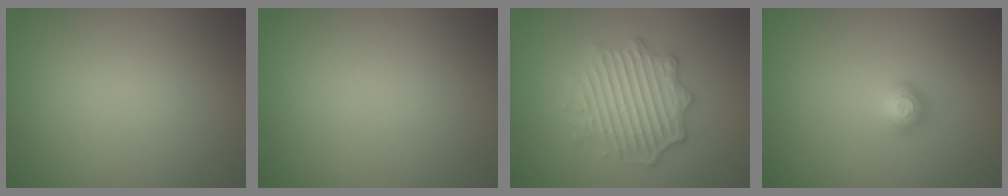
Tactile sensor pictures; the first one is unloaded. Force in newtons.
{"total": 0.0}
{"total": 4.5, "press": 4.0, "slide": 2.0}
{"total": 1.2, "press": 1.2, "slide": 0.2}